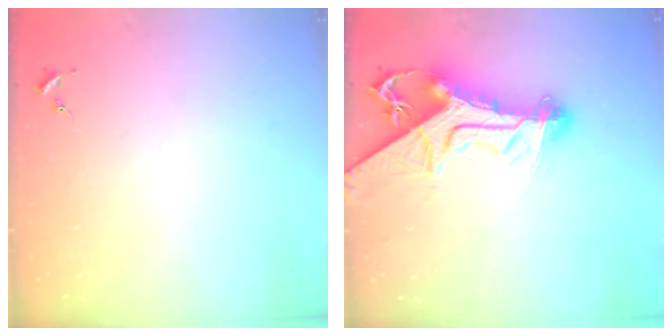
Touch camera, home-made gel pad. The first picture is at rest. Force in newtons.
{"total": 17.4, "press": 17.3, "slide": 1.8}